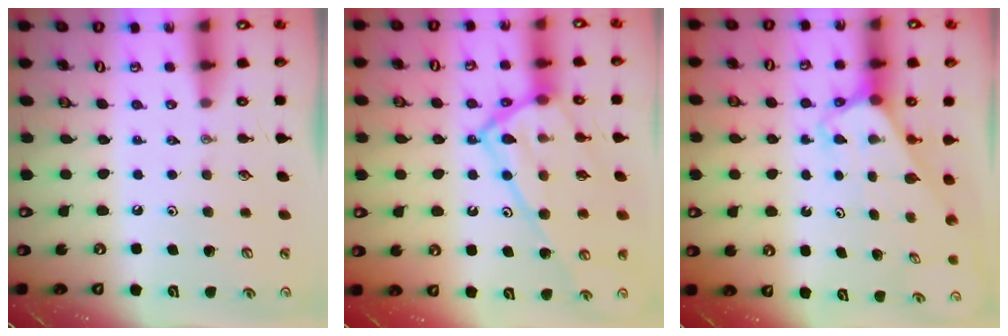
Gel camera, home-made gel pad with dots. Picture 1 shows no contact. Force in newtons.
{"total": 19.5, "press": 19.5, "slide": 1.7}
{"total": 2.8, "press": 2.8, "slide": 0.2}